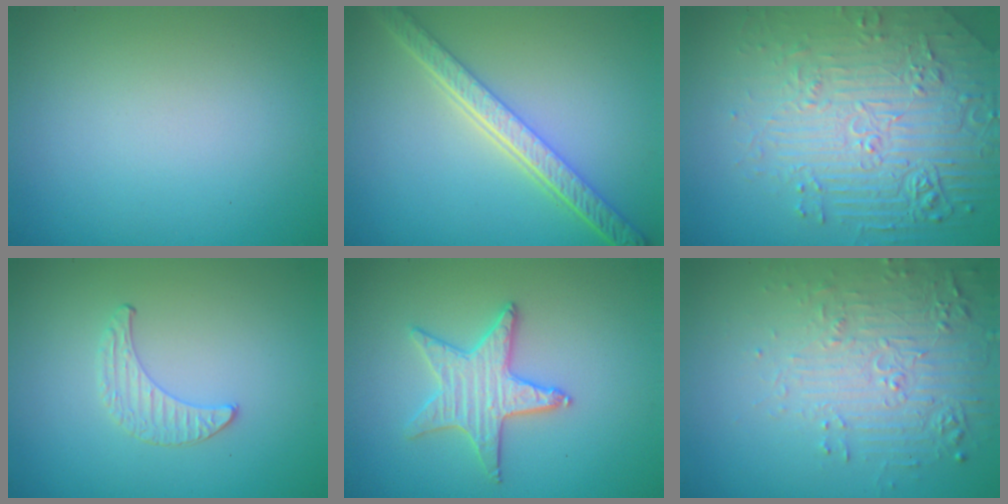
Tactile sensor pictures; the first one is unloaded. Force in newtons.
{"total": 5.4, "press": 4.2, "slide": 3.4}
{"total": 6.3, "press": 5.3, "slide": 3.5}
{"total": 0.8, "press": 0.8, "slide": 0.2}
{"total": 3.1, "press": 3.1, "slide": 0.2}
{"total": 5.7, "press": 3.7, "slide": 4.4}